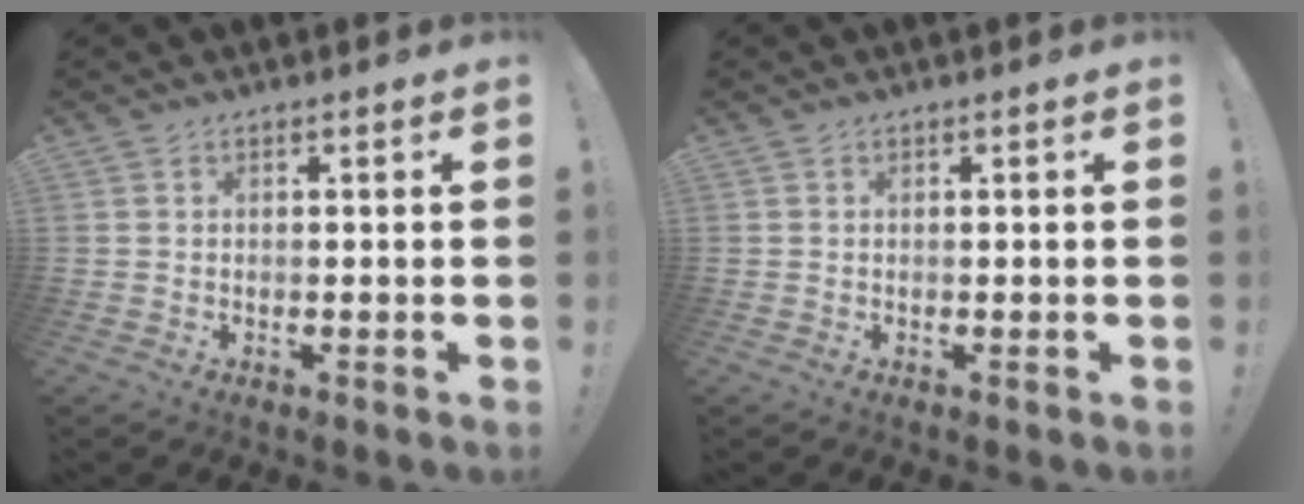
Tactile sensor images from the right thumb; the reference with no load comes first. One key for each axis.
{"total": 0.0}